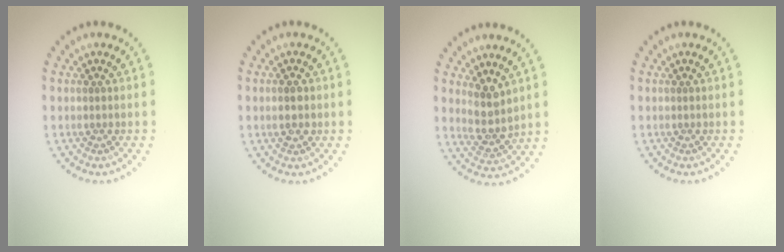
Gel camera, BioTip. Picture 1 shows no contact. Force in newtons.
{"total": 2.1, "press": 2.1, "slide": 0.2}
{"total": 3.0, "press": 2.4, "slide": 1.7}
{"total": 0.0}